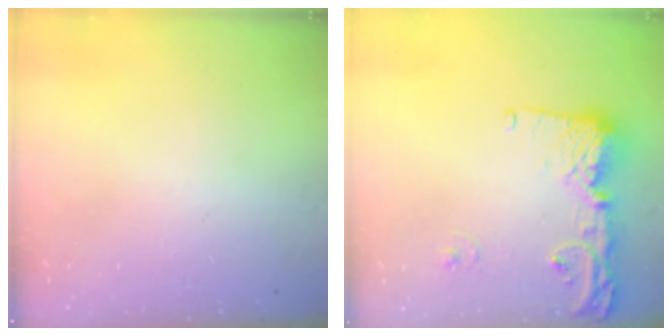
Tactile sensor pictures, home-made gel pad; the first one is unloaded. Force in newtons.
{"total": 14.9, "press": 14.8, "slide": 1.2}